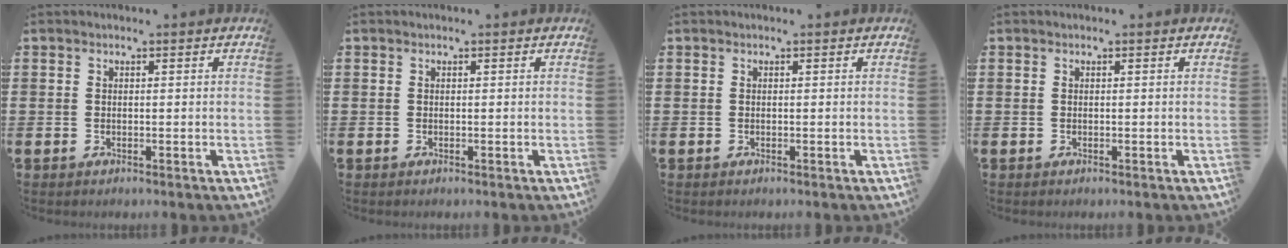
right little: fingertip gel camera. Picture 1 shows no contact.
{"total": 0.0}
{"total": 0.0}
{"total": 0.0}